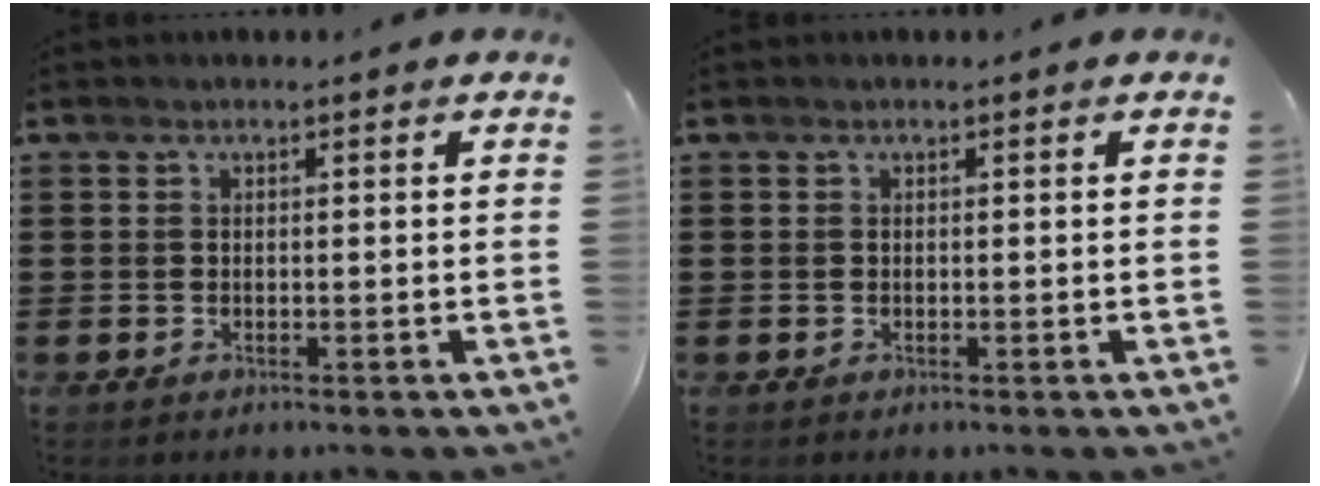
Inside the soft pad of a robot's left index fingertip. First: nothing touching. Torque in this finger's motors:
{"motor_torque": [-0.01, -0.01, 0.02, 0.00]}